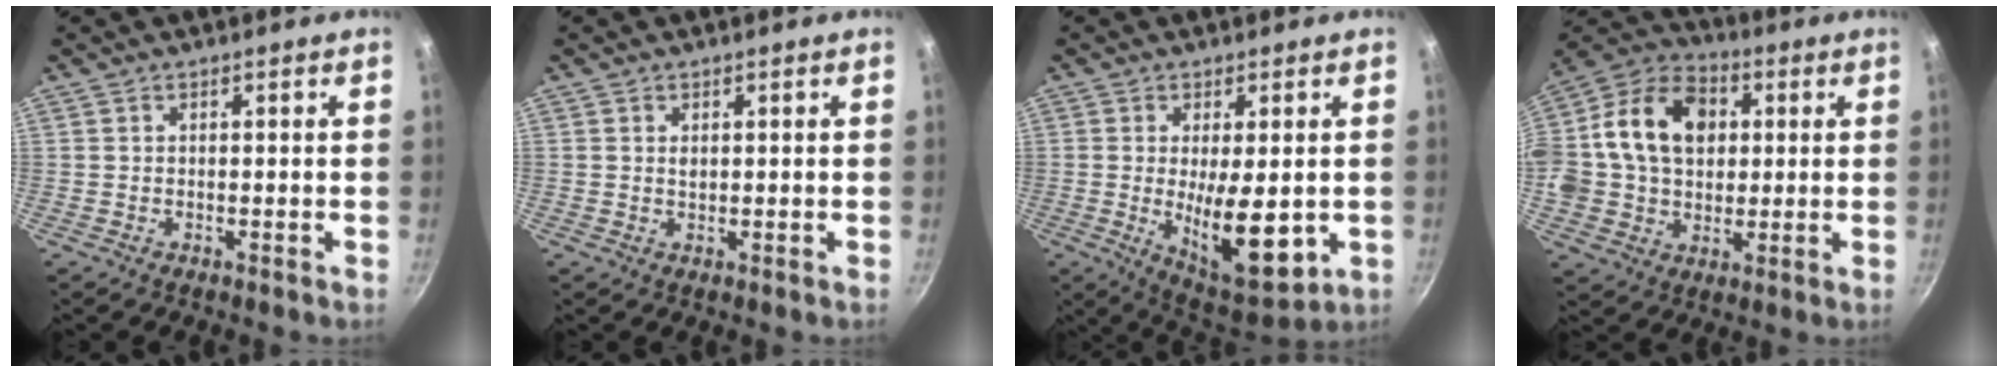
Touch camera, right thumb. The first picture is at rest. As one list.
[{"total": 1.0, "force": [0.4, 0.7, 0.7], "torque": [-0.011, 0.001, 0.007]}, {"total": 13.4, "force": [-1.4, 5.2, 12.2], "torque": [-0.170, -0.018, -0.004]}, {"total": 19.8, "force": [2.9, 15.0, 12.7], "torque": [-0.206, 0.028, 0.036]}]